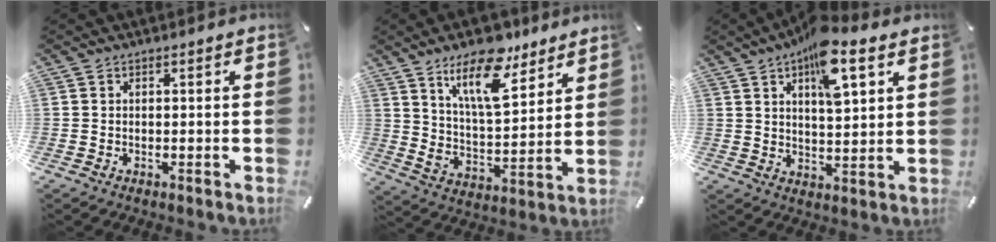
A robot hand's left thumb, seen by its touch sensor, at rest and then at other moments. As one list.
[{"total": 16.7, "force": [11.5, 7.2, 9.7], "torque": [-0.173, -0.053, 0.200]}, {"total": 12.4, "force": [7.0, 4.9, 8.9], "torque": [-0.122, -0.029, 0.115]}]